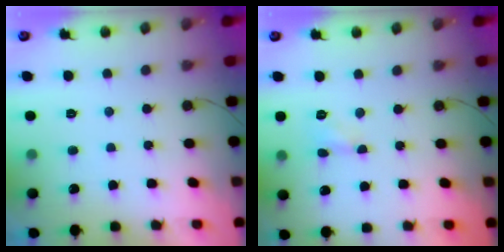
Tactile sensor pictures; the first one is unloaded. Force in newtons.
{"total": 3.5, "press": 3.5, "slide": 0.5}